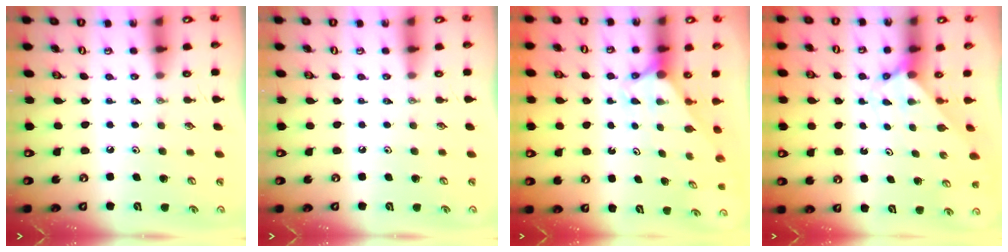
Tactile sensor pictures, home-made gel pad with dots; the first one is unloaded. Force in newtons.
{"total": 0.0}
{"total": 2.7, "press": 2.7, "slide": 0.0}
{"total": 2.3, "press": 2.3, "slide": 0.2}